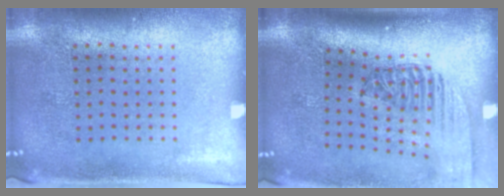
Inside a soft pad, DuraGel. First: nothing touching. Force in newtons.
{"total": 2.4, "press": 1.8, "slide": 1.7}